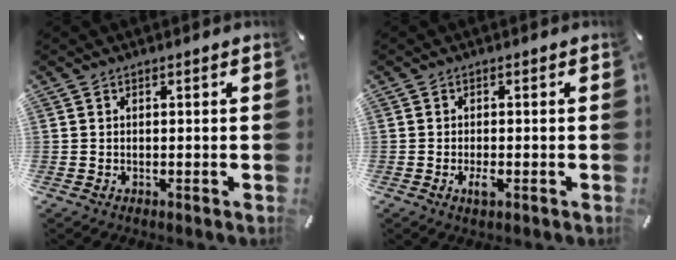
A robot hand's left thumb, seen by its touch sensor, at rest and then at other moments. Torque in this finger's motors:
{"motor_torque": [0.01, 0.02, 0.09, -0.07, 0.04]}